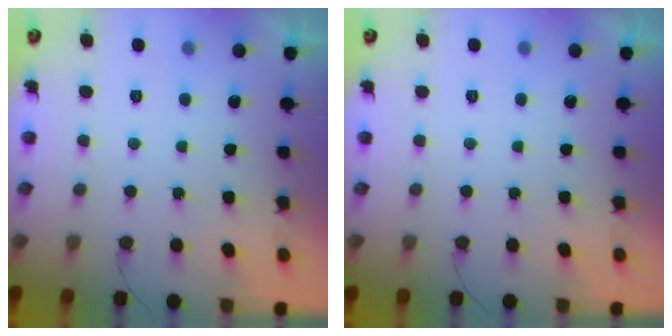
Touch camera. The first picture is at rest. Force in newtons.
{"total": 0.0}